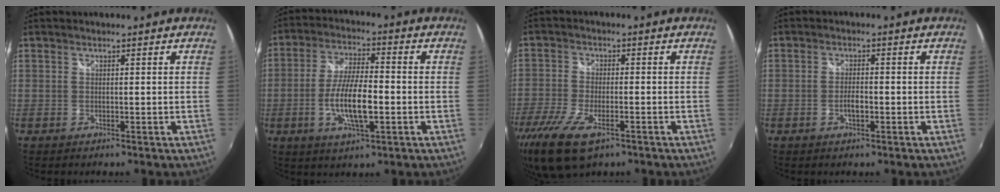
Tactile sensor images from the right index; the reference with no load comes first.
{"total": 10.6, "force": [-2.8, 2.9, 9.8], "torque": [-0.192, -0.004, -0.052]}
{"total": 12.0, "force": [-7.5, 4.6, 8.2], "torque": [-0.191, -0.040, -0.138]}
{"total": 2.5, "force": [-1.0, 0.9, 2.1], "torque": [-0.042, 0.000, -0.019]}